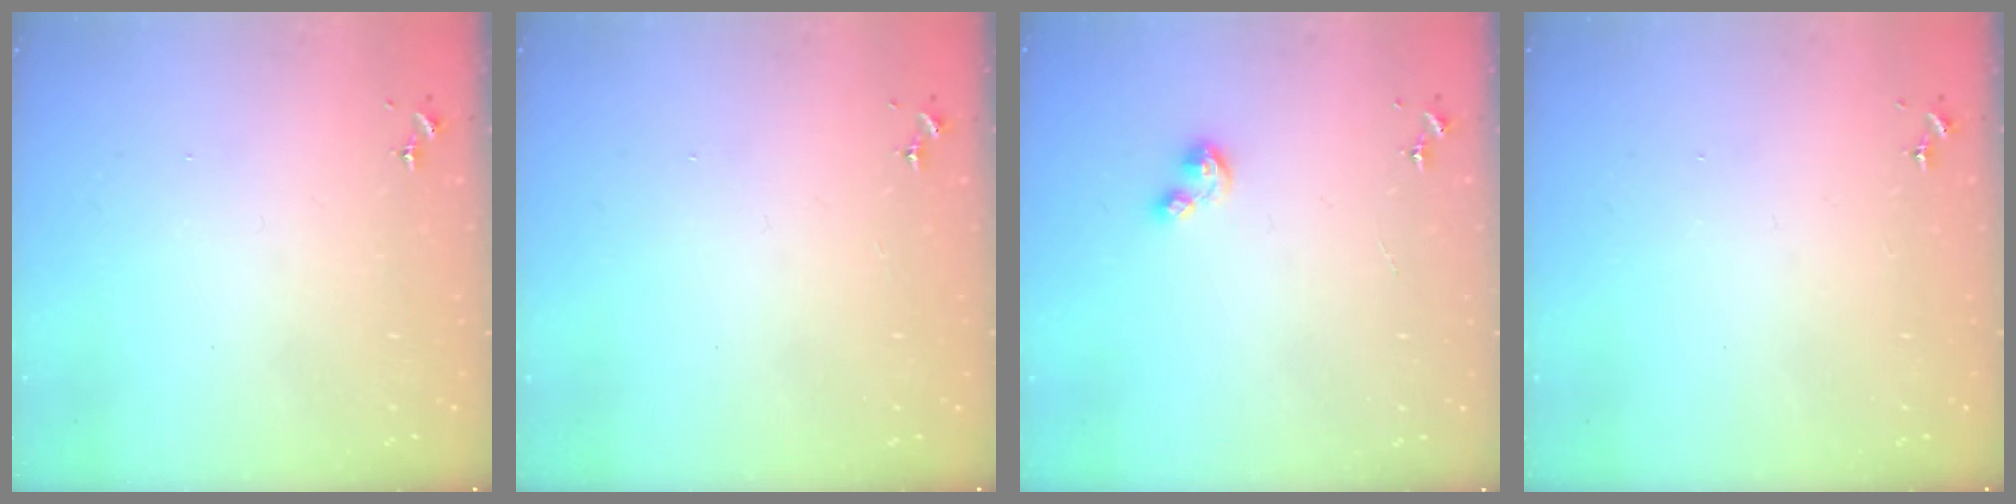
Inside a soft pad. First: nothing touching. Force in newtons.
{"total": 0.0}
{"total": 4.8, "press": 4.8, "slide": 0.4}
{"total": 1.3, "press": 0.9, "slide": 0.9}